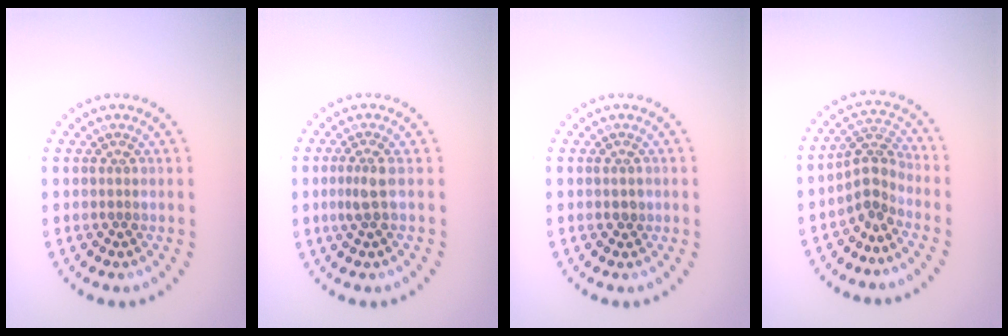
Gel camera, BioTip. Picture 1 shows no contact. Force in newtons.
{"total": 1.7, "press": 1.3, "slide": 1.1}
{"total": 0.7, "press": 0.7, "slide": 0.1}
{"total": 2.7, "press": 1.9, "slide": 1.8}